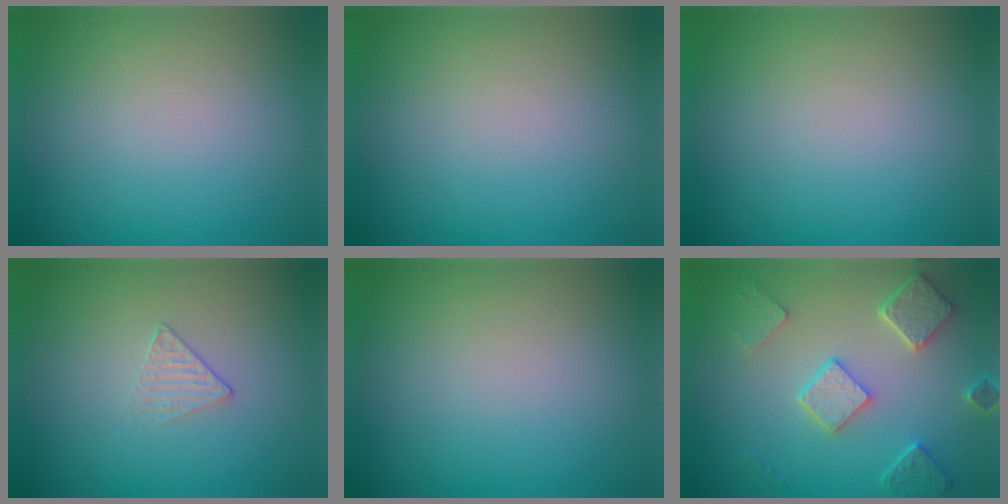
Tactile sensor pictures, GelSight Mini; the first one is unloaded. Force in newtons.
{"total": 0.0}
{"total": 0.0}
{"total": 1.1, "press": 0.5, "slide": 1.0}
{"total": 0.0}
{"total": 5.0, "press": 4.0, "slide": 3.0}